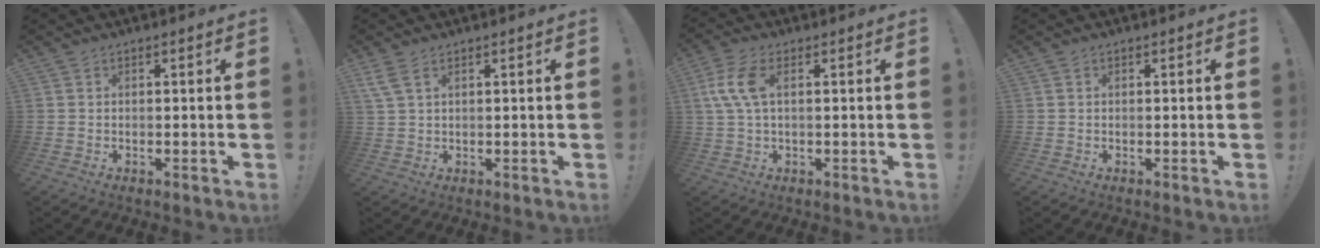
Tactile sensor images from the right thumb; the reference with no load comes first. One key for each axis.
{"total": 4.1, "fx": 2.2, "fy": 1.8, "fz": 3.1, "tx": -0.070, "ty": 0.002, "tz": 0.044}
{"total": 8.1, "fx": 1.5, "fy": 3.5, "fz": 7.1, "tx": -0.155, "ty": 0.002, "tz": 0.031}
{"total": 0.0}